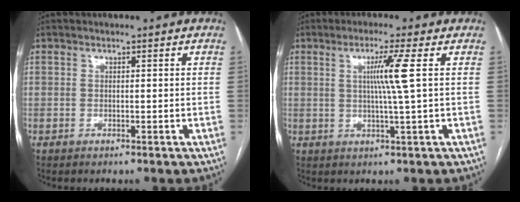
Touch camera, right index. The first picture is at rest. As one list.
[{"total": 5.4, "force": [1.1, -1.5, 5.0], "torque": [-0.096, -0.003, 0.023]}]